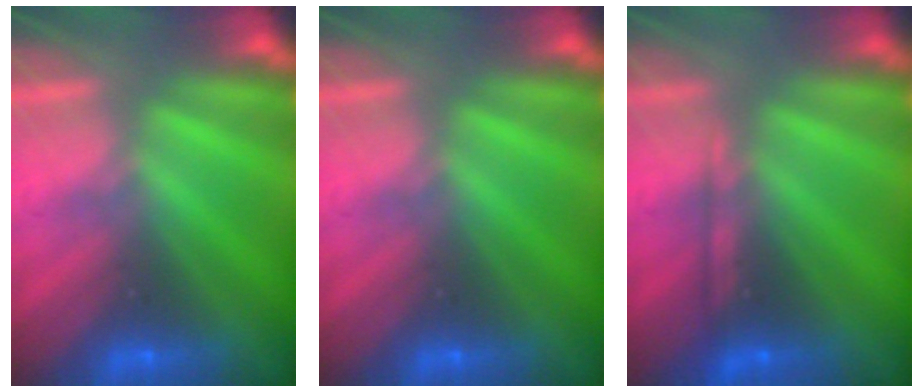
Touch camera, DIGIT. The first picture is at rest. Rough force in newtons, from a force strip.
{"total": 0.0}
{"total": 2.1}